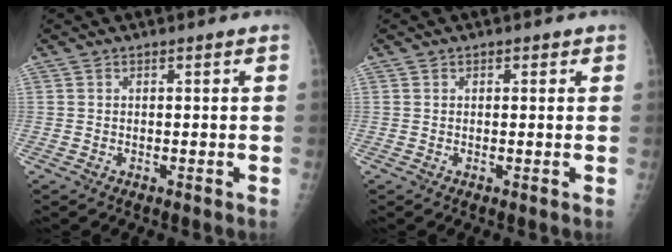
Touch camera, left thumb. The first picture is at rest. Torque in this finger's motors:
{"motor_torque": [-0.15, 0.02, -0.16, -0.16, -0.03]}